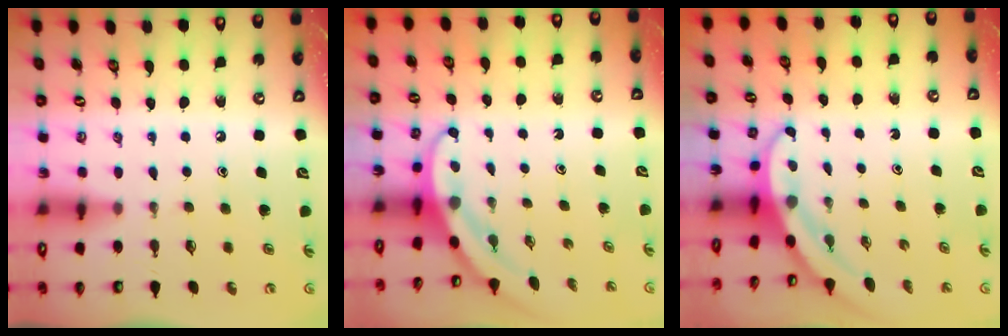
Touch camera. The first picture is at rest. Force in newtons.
{"total": 3.8, "press": 3.8, "slide": 0.3}
{"total": 3.5, "press": 3.5, "slide": 0.2}